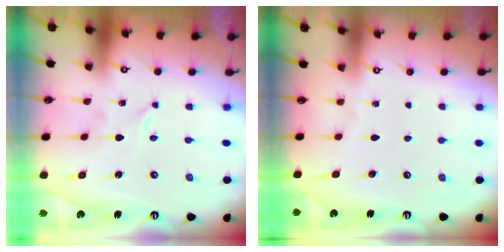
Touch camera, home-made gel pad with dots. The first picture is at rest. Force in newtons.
{"total": 0.0}